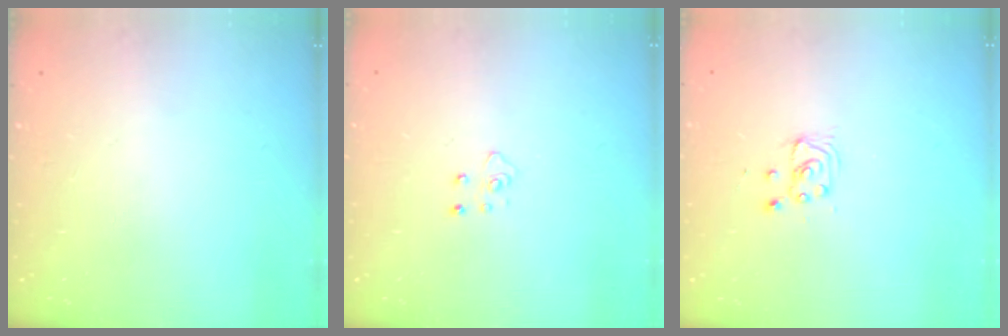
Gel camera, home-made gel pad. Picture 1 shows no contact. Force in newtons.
{"total": 4.0, "press": 4.0, "slide": 0.4}
{"total": 2.9, "press": 2.9, "slide": 0.4}